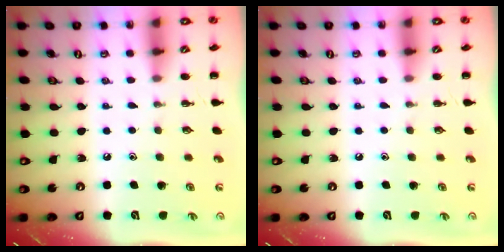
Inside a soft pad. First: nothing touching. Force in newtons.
{"total": 0.0}